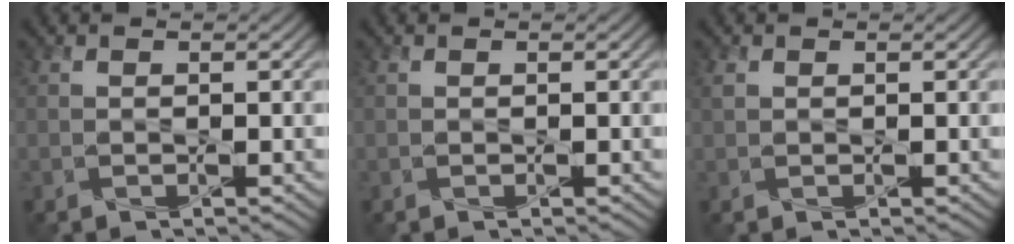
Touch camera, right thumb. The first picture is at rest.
{"total": 0.0}
{"total": 0.7, "force": [0.3, 0.5, 0.4], "torque": [-0.015, 0.001, 0.008]}